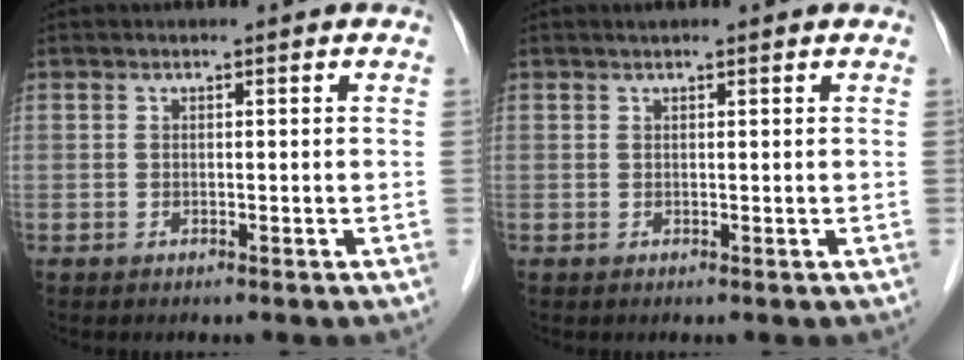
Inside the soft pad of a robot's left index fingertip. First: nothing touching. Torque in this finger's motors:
{"motor_torque": [0.14, -0.08, -0.01, -0.01]}